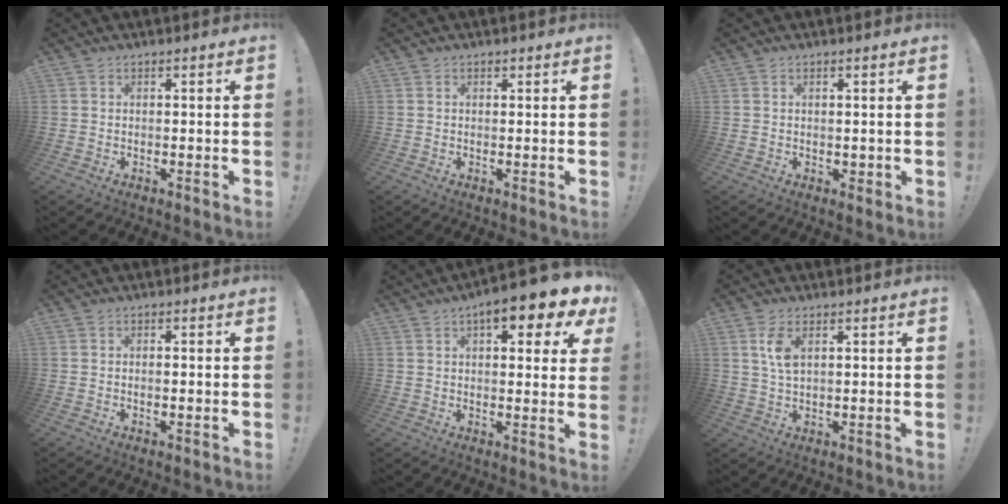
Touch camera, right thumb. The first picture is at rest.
{"total": 0.6, "force": [0.4, 0.4, 0.2], "torque": [0.005, -0.001, 0.006]}
{"total": 1.3, "force": [0.5, 1.2, 0.4], "torque": [0.009, -0.005, 0.007]}
{"total": 0.9, "force": [-0.3, 0.2, 0.8], "torque": [-0.014, 0.000, -0.006]}
{"total": 10.5, "force": [5.6, 3.3, 8.2], "torque": [-0.098, -0.031, 0.087]}
{"total": 5.5, "force": [2.1, 2.6, 4.3], "torque": [-0.080, -0.008, 0.032]}